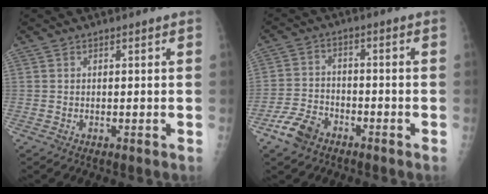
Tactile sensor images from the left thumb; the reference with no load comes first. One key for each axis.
{"total": 6.9, "fx": -4.6, "fy": 4.0, "fz": 3.0, "tx": -0.056, "ty": 0.022, "tz": -0.089}